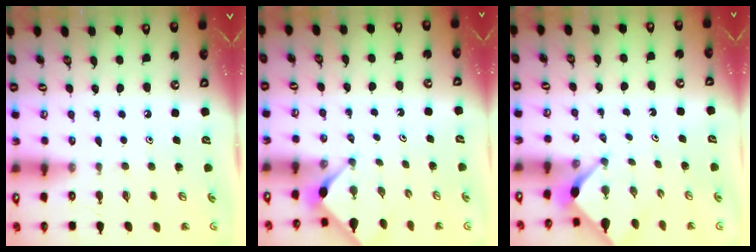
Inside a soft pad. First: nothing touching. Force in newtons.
{"total": 2.9, "press": 2.8, "slide": 0.3}
{"total": 2.6, "press": 2.5, "slide": 0.3}